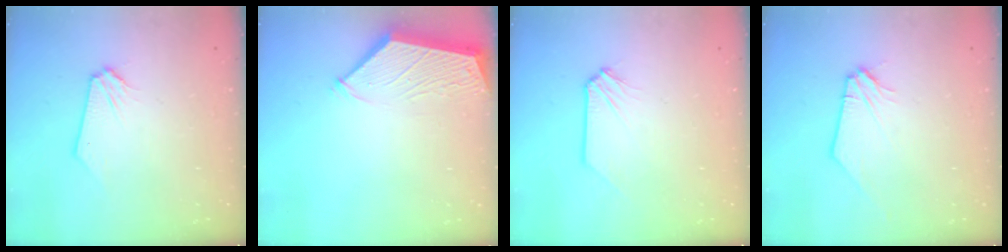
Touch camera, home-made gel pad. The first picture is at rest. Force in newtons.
{"total": 3.4, "press": 3.4, "slide": 0.5}
{"total": 0.0}
{"total": 1.2, "press": 1.2, "slide": 0.1}